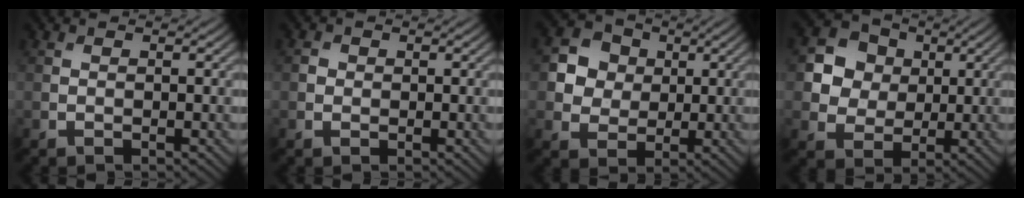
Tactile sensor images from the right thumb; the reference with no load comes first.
{"total": 1.0, "force": [0.0, 1.0, 0.3], "torque": [-0.005, -0.002, -0.004]}
{"total": 5.8, "force": [1.1, 5.1, 2.4], "torque": [-0.058, 0.009, 0.003]}
{"total": 7.3, "force": [1.7, 6.4, 3.1], "torque": [-0.092, 0.010, 0.012]}